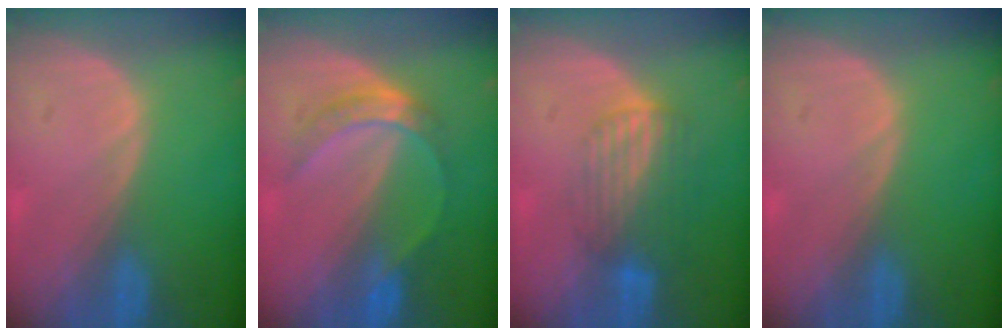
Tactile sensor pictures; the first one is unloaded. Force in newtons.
{"total": 5.0, "press": 4.8, "slide": 1.5}
{"total": 7.0, "press": 5.9, "slide": 3.8}
{"total": 0.0}